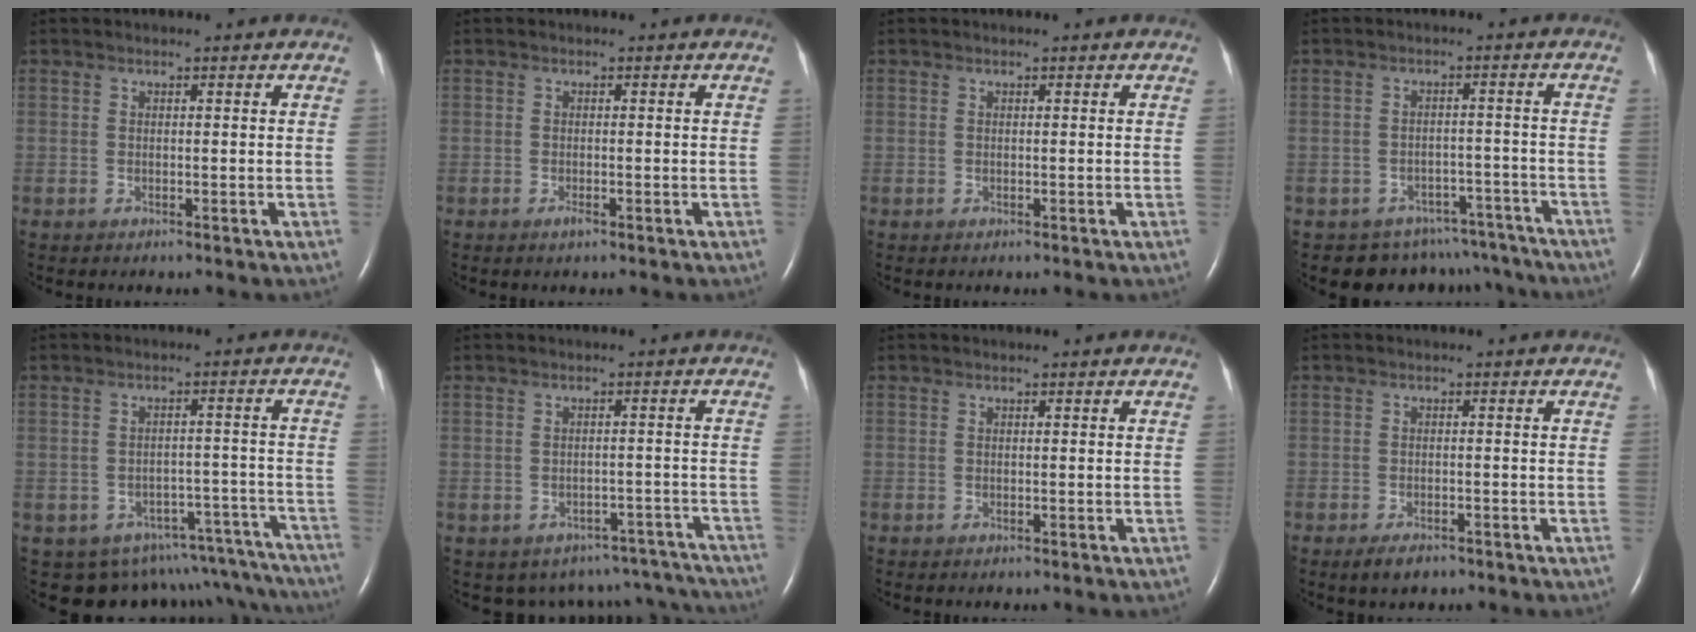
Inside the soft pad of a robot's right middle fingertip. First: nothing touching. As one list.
[{"total": 0.8, "force": [-0.5, 0.1, 0.6], "torque": [-0.014, -0.001, -0.009]}, {"total": 0.0}, {"total": 9.8, "force": [-8.4, 5.0, 0.1], "torque": [0.010, 0.030, -0.089]}, {"total": 17.3, "force": [-15.4, 7.2, 3.2], "torque": [-0.022, 0.048, -0.168]}, {"total": 12.7, "force": [-11.4, 5.5, 1.5], "torque": [-0.016, 0.036, -0.116]}, {"total": 0.0}, {"total": 2.7, "force": [-1.9, 1.2, 1.5], "torque": [-0.036, -0.004, -0.025]}]